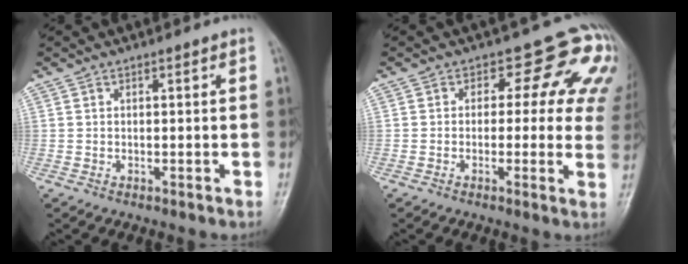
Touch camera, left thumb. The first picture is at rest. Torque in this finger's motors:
{"motor_torque": [0.06, 0.79, 0.06, -0.17, 0.00]}